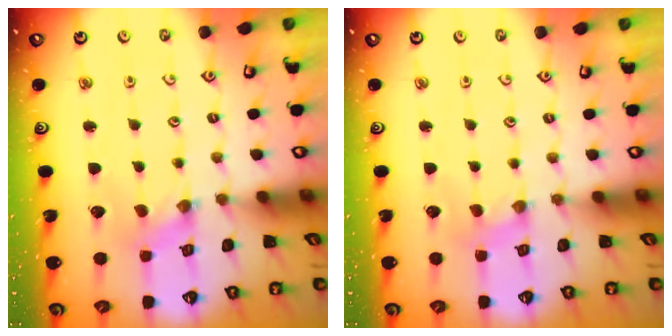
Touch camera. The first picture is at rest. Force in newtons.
{"total": 1.7, "press": 1.7, "slide": 0.3}